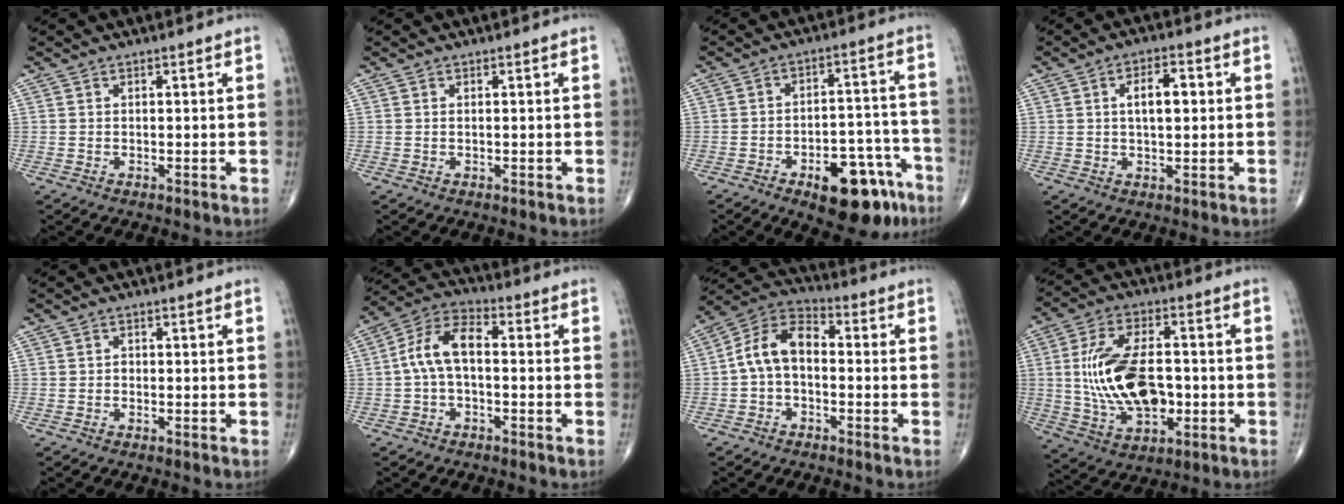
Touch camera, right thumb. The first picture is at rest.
{"total": 0.0}
{"total": 15.6, "force": [-8.7, 7.0, 10.9], "torque": [-0.115, 0.064, -0.114]}
{"total": 6.2, "force": [1.0, 2.9, 5.4], "torque": [-0.078, 0.007, 0.015]}
{"total": 0.6, "force": [-0.2, 0.5, 0.3], "torque": [0.000, 0.003, -0.006]}
{"total": 8.8, "force": [-0.4, 4.7, 7.5], "torque": [-0.145, 0.033, -0.017]}
{"total": 9.5, "force": [-0.7, 5.9, 7.4], "torque": [-0.127, 0.035, -0.029]}
{"total": 16.9, "force": [-0.9, 9.4, 14.1], "torque": [-0.256, 0.008, -0.007]}